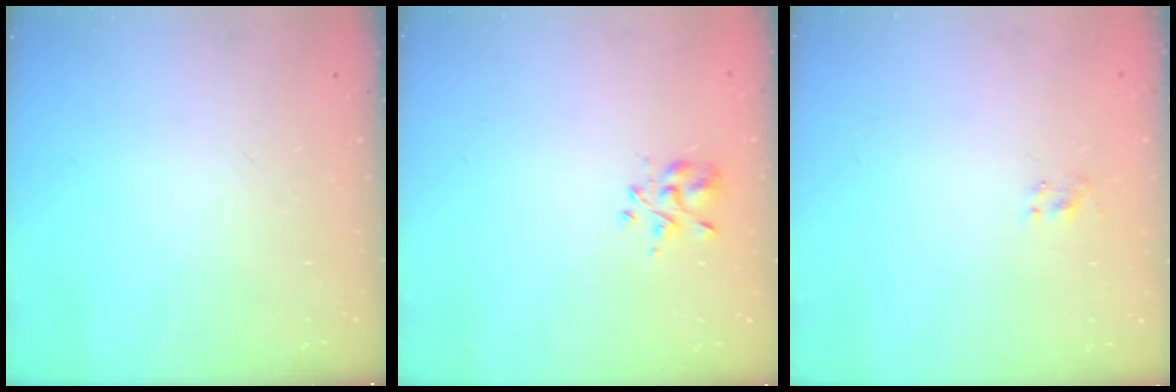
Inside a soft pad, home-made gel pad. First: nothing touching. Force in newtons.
{"total": 2.8, "press": 2.6, "slide": 1.0}
{"total": 1.6, "press": 1.4, "slide": 0.9}